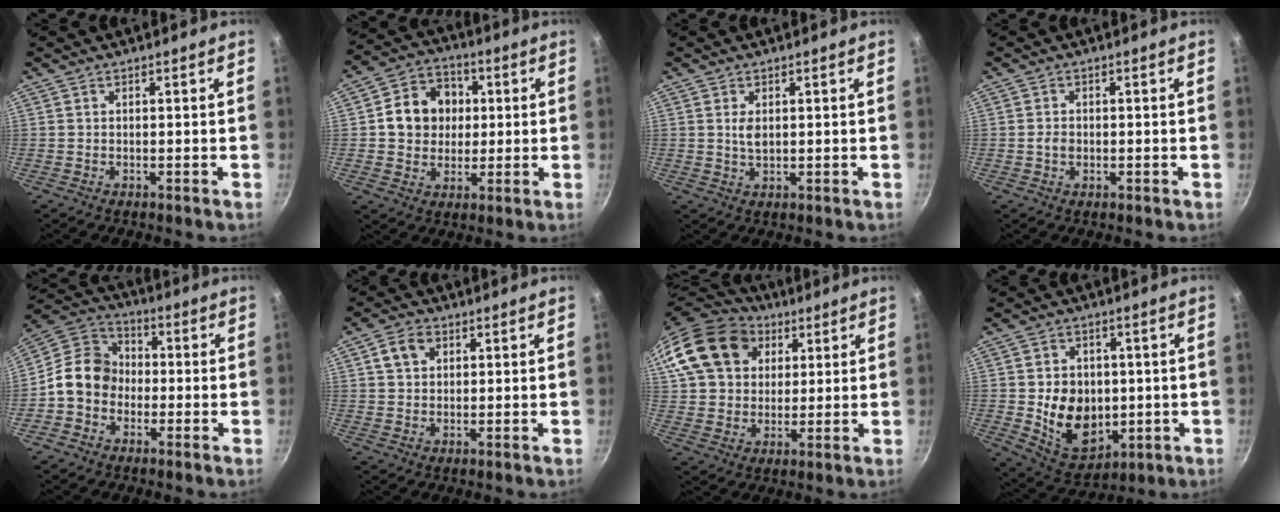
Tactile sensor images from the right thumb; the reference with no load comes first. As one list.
[{"total": 11.8, "force": [1.6, 10.2, 5.7], "torque": [-0.059, 0.014, 0.017]}, {"total": 2.6, "force": [0.5, 1.5, 2.1], "torque": [-0.037, -0.005, 0.011]}, {"total": 1.8, "force": [-0.3, 1.4, 1.1], "torque": [-0.020, 0.005, -0.005]}, {"total": 11.0, "force": [-2.0, 9.3, 5.5], "torque": [-0.061, 0.041, -0.062]}, {"total": 4.9, "force": [1.7, 3.7, 2.7], "torque": [-0.034, 0.003, 0.027]}, {"total": 19.2, "force": [7.1, 14.8, 9.8], "torque": [-0.174, 0.013, 0.122]}, {"total": 13.6, "force": [-0.6, 10.7, 8.4], "torque": [-0.102, -0.010, 0.013]}]